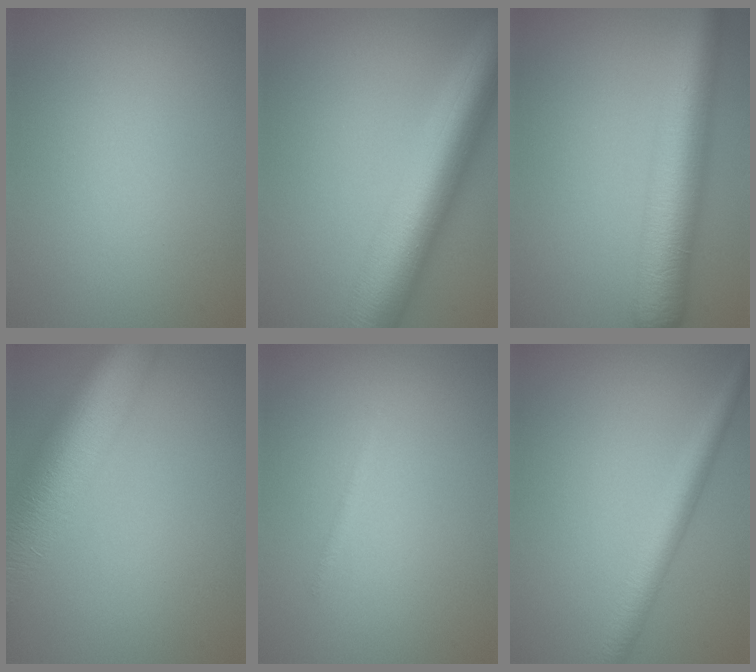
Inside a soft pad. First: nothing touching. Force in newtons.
{"total": 10.3, "press": 10.3, "slide": 0.4}
{"total": 8.8, "press": 8.8, "slide": 0.3}
{"total": 11.6, "press": 11.6, "slide": 0.4}
{"total": 0.5, "press": 0.5, "slide": 0.0}
{"total": 3.3, "press": 3.3, "slide": 0.1}